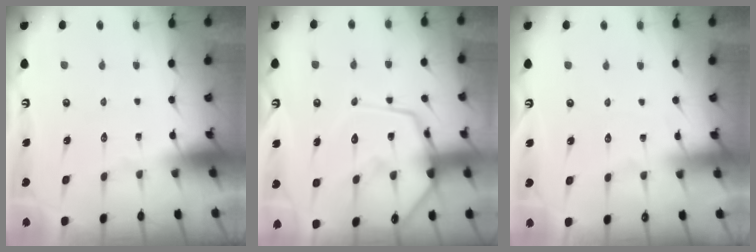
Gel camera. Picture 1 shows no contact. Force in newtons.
{"total": 17.6, "press": 17.5, "slide": 1.6}
{"total": 2.5, "press": 2.5, "slide": 0.3}